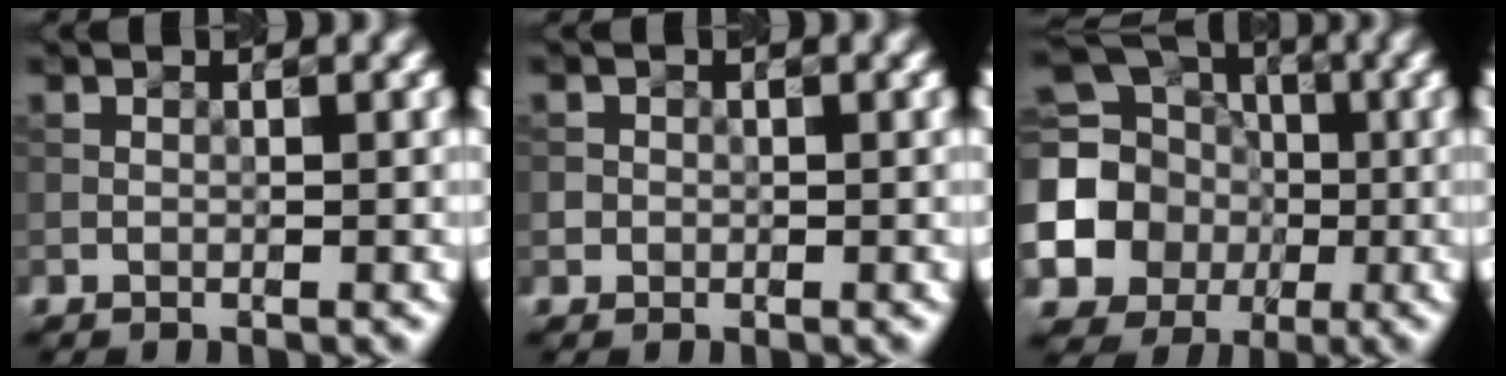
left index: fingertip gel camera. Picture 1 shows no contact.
{"total": 0.9, "force": [0.0, 0.9, 0.0], "torque": [0.011, 0.000, -0.004]}
{"total": 15.7, "force": [-1.9, 14.4, 5.9], "torque": [-0.170, -0.005, -0.069]}